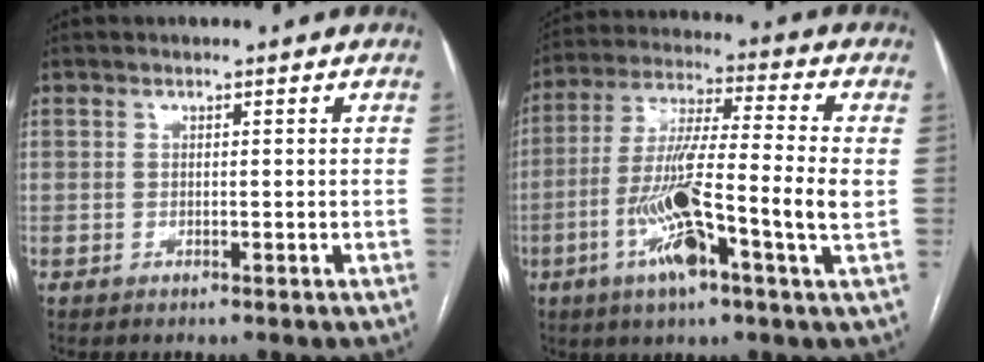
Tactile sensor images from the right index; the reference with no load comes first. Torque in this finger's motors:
{"motor_torque": [2.12, -0.02, 0.64, 0.21]}